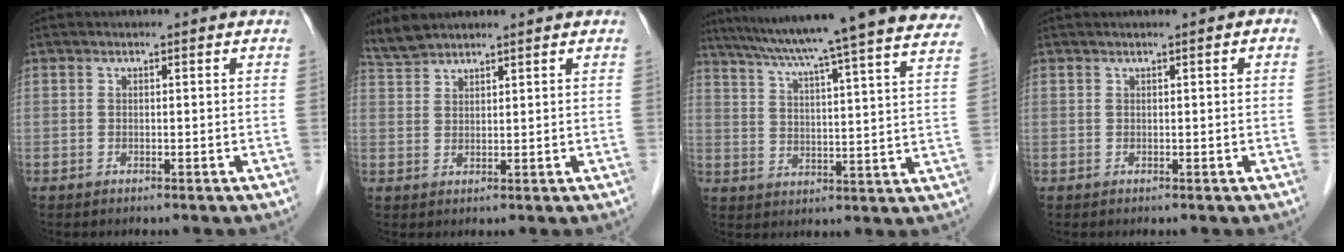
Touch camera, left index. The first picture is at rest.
{"total": 3.2, "force": [3.2, 0.3, 0.4], "torque": [-0.019, 0.016, 0.071]}
{"total": 28.6, "force": [24.9, -0.4, 14.1], "torque": [-0.232, -0.023, 0.324]}
{"total": 1.0, "force": [0.2, 0.2, 0.9], "torque": [-0.015, 0.004, 0.002]}